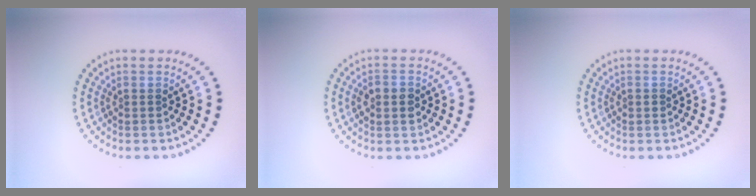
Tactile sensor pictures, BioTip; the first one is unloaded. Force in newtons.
{"total": 2.6, "press": 2.6, "slide": 0.1}
{"total": 0.6, "press": 0.6, "slide": 0.2}